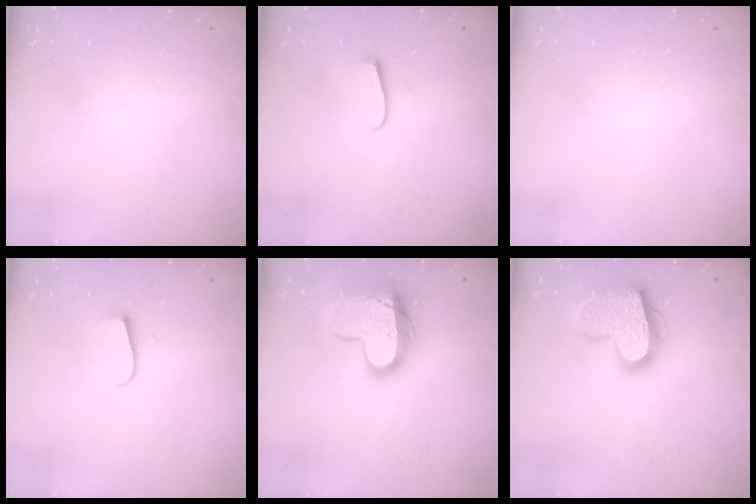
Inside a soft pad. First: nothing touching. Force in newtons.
{"total": 6.8, "press": 6.8, "slide": 0.6}
{"total": 0.0}
{"total": 5.5, "press": 5.5, "slide": 0.5}
{"total": 15.3, "press": 15.2, "slide": 1.2}
{"total": 19.5, "press": 19.4, "slide": 1.6}